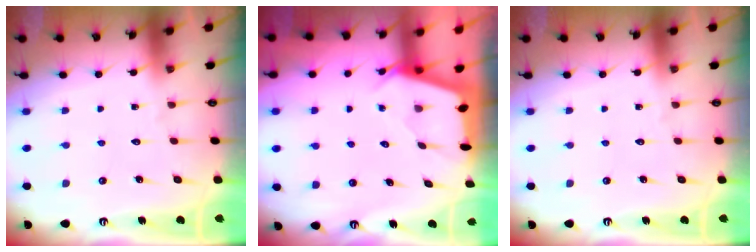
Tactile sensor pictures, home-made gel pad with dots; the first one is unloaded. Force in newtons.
{"total": 2.4, "press": 2.4, "slide": 0.3}
{"total": 0.0}